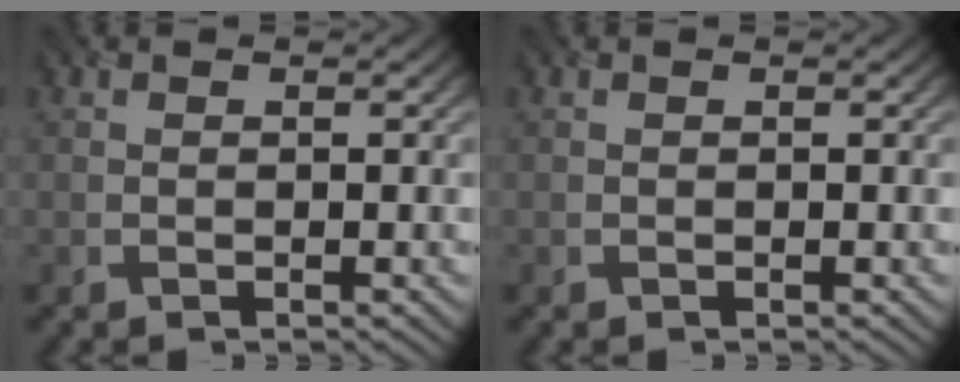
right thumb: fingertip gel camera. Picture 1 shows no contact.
{"total": 0.0}